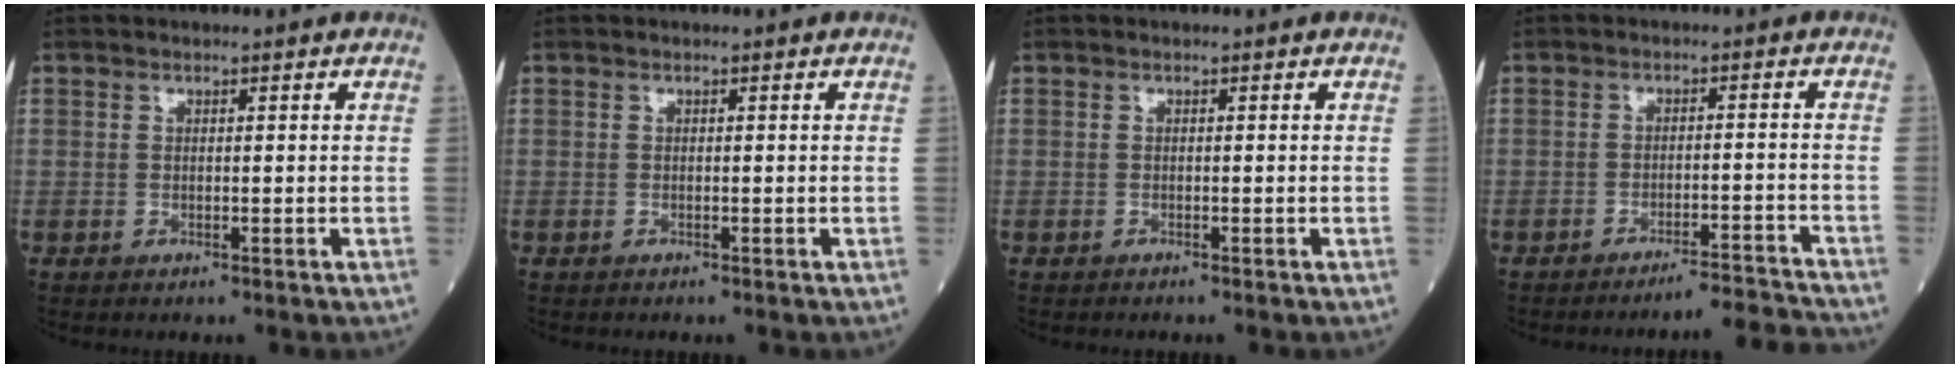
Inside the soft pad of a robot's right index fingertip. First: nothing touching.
{"total": 0.0}
{"total": 0.6, "force": [-0.6, 0.0, 0.2], "torque": [0.002, 0.000, -0.010]}
{"total": 6.8, "force": [-6.7, -1.3, 0.5], "torque": [0.008, 0.003, -0.098]}